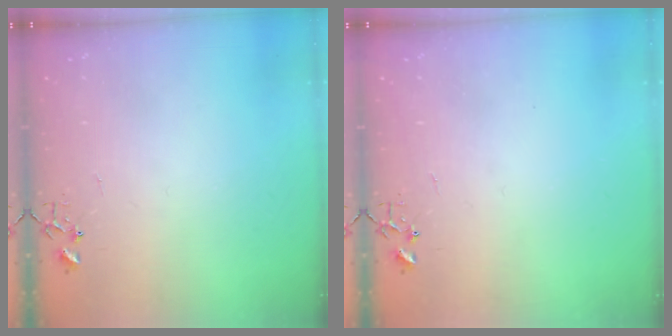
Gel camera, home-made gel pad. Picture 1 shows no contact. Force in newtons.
{"total": 0.0}